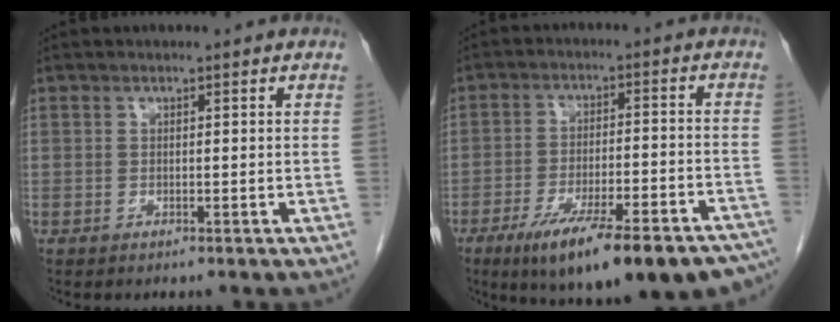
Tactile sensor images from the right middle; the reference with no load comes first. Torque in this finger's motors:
{"motor_torque": [1.11, -1.03, 0.31, 0.12]}